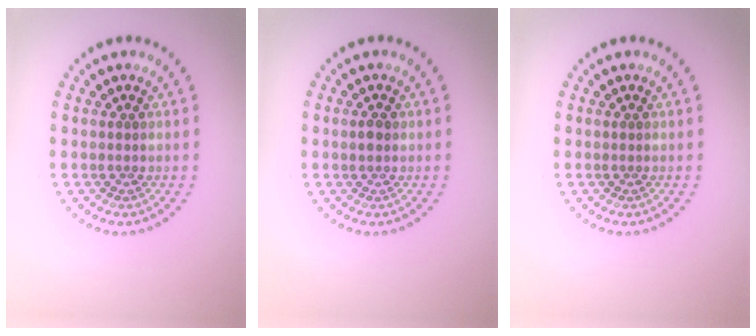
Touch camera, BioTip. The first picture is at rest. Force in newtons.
{"total": 1.0, "press": 1.0, "slide": 0.3}
{"total": 0.0}